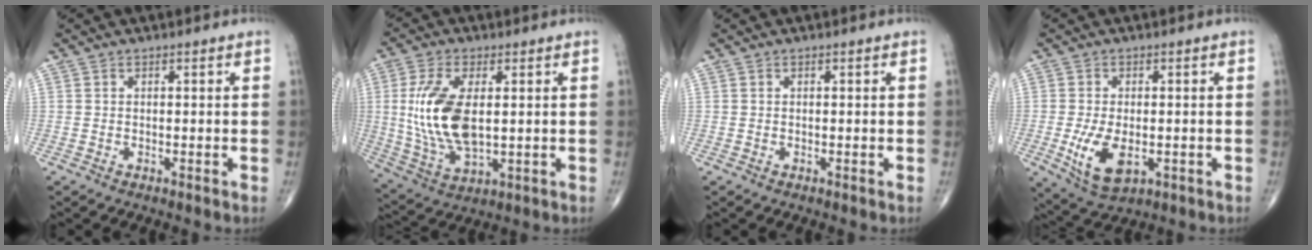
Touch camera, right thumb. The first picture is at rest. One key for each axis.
{"total": 14.2, "fx": 1.4, "fy": 7.0, "fz": 12.3, "tx": -0.255, "ty": -0.012, "tz": 0.035}
{"total": 0.0}
{"total": 8.3, "fx": -1.8, "fy": 4.5, "fz": 6.7, "tx": -0.121, "ty": -0.010, "tz": -0.019}